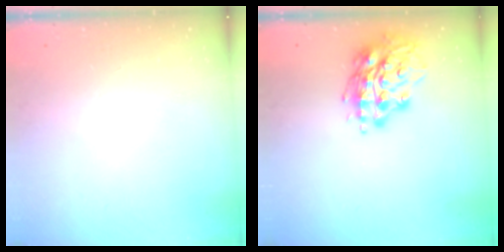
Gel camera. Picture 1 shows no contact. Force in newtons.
{"total": 16.0, "press": 16.0, "slide": 1.4}